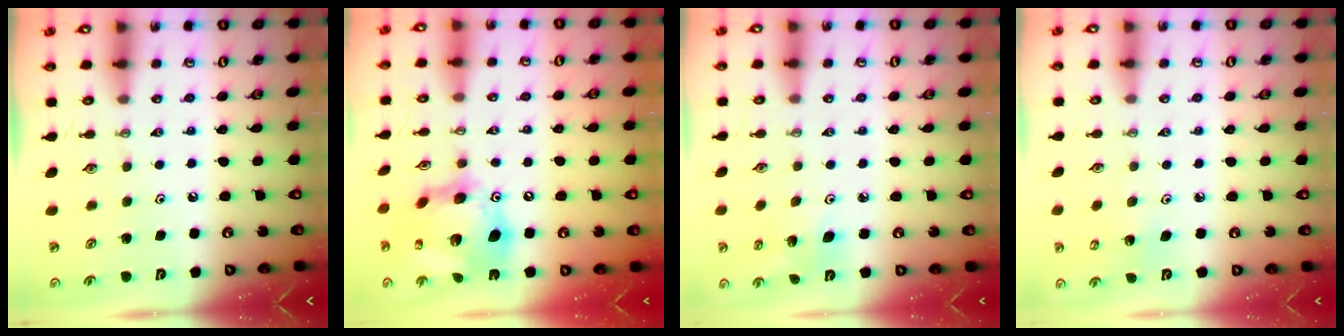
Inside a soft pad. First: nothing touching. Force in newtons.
{"total": 19.2, "press": 19.1, "slide": 2.0}
{"total": 4.3, "press": 3.9, "slide": 1.8}
{"total": 3.0, "press": 3.0, "slide": 0.2}